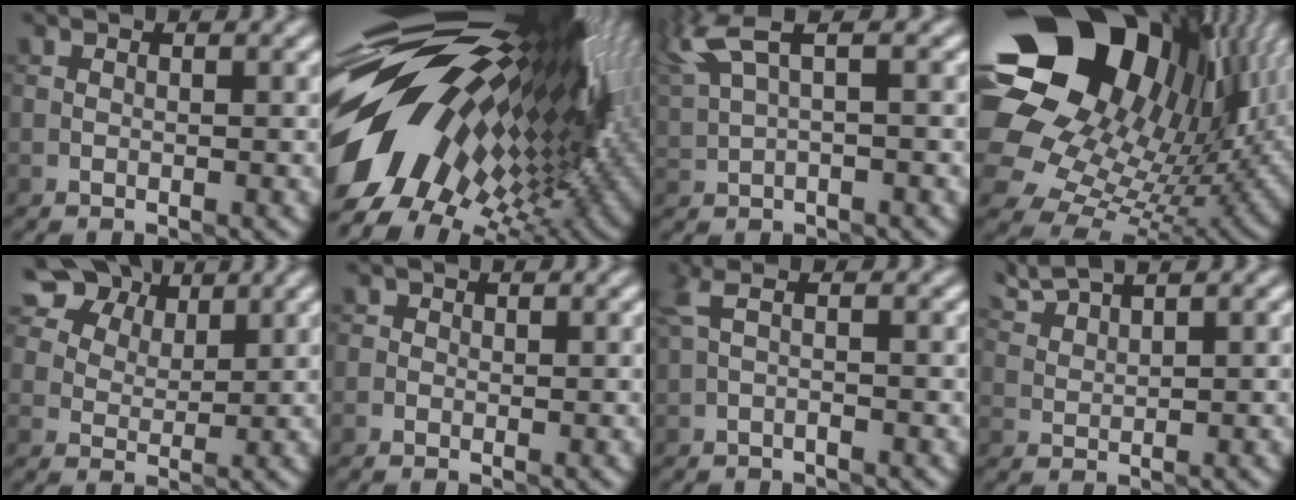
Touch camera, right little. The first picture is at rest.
{"total": 18.6, "force": [2.0, 8.9, 16.3], "torque": [-0.295, -0.003, 0.018]}
{"total": 4.4, "force": [2.6, 0.9, 3.5], "torque": [-0.091, 0.017, 0.057]}
{"total": 21.9, "force": [8.2, 15.4, 13.3], "torque": [-0.288, 0.017, 0.160]}
{"total": 8.1, "force": [5.9, 4.3, 3.6], "torque": [-0.089, -0.004, 0.112]}
{"total": 0.8, "force": [0.3, 0.6, 0.2], "torque": [0.001, -0.002, -0.001]}
{"total": 1.9, "force": [0.3, 0.1, 1.8], "torque": [-0.047, 0.005, 0.004]}
{"total": 3.4, "force": [3.1, 0.1, 1.4], "torque": [-0.041, 0.014, 0.071]}